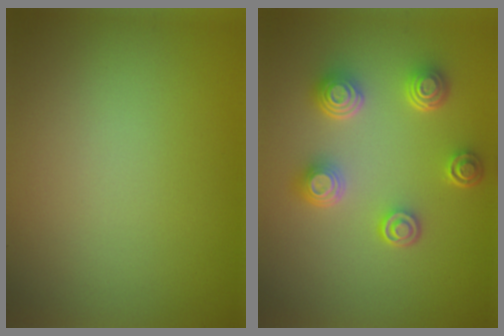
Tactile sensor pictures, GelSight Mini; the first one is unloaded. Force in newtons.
{"total": 4.5, "press": 3.6, "slide": 2.7}